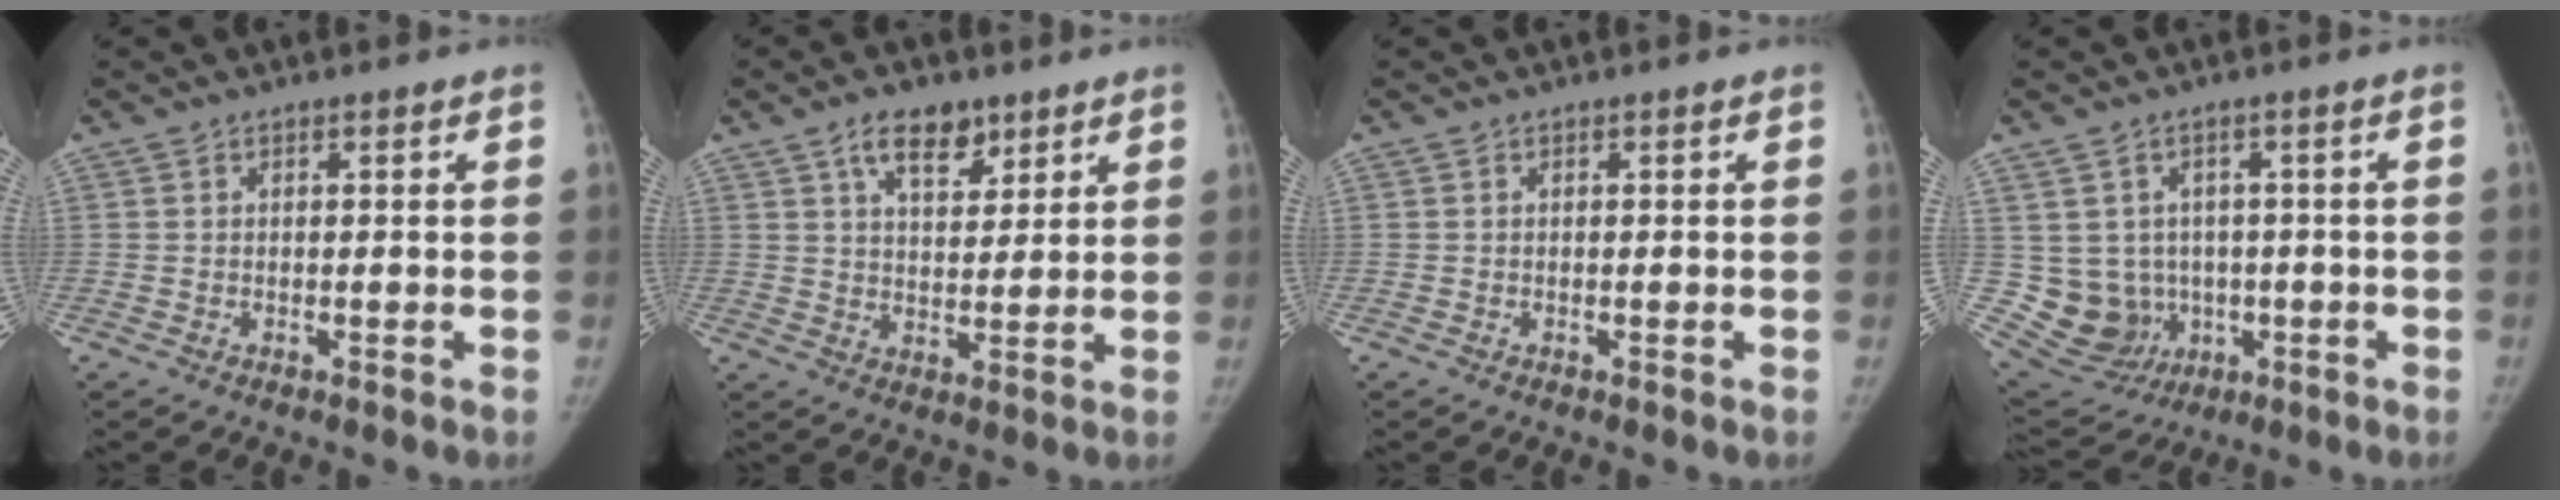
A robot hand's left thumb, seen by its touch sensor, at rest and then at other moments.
{"total": 7.8, "force": [4.9, 4.0, 4.5], "torque": [-0.047, -0.029, 0.081]}
{"total": 0.0}
{"total": 10.4, "force": [-0.4, 9.7, 3.6], "torque": [-0.047, 0.006, 0.022]}